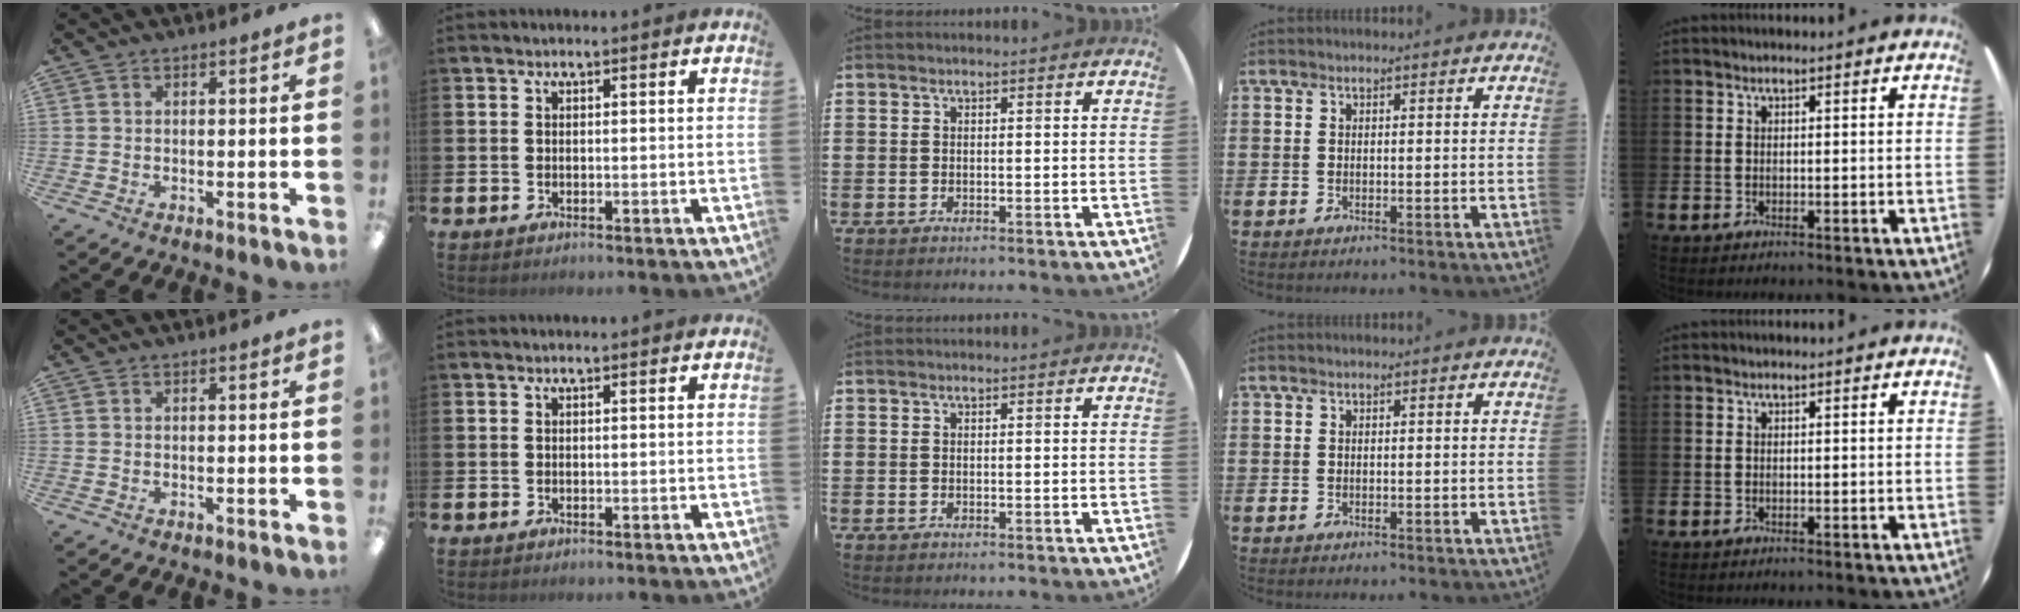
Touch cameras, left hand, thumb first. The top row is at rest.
{}